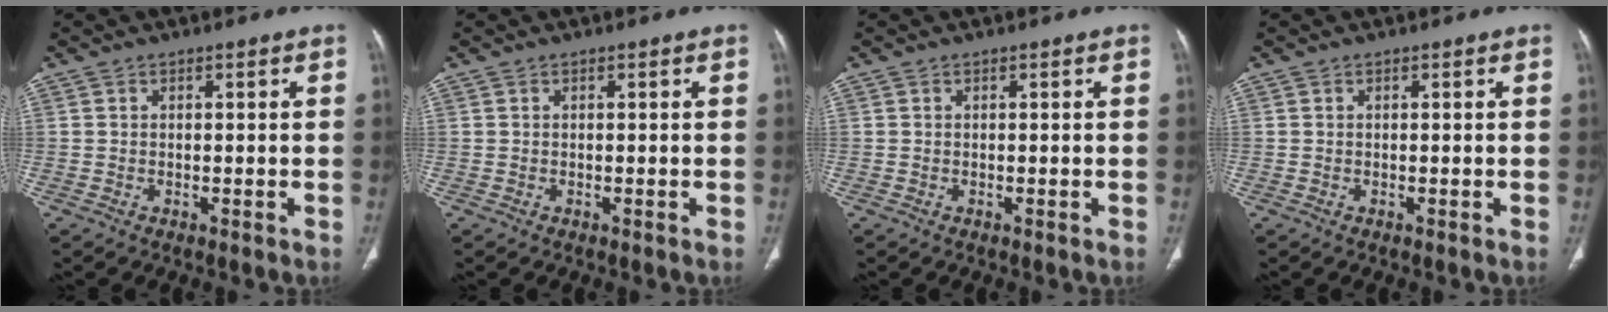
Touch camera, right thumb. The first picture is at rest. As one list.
[{"total": 0.0}, {"total": 0.0}, {"total": 0.0}]